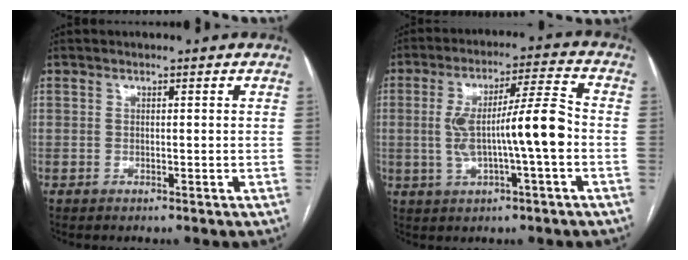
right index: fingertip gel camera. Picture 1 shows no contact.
{"total": 10.9, "force": [-1.2, 0.7, 10.9], "torque": [-0.193, 0.021, -0.019]}